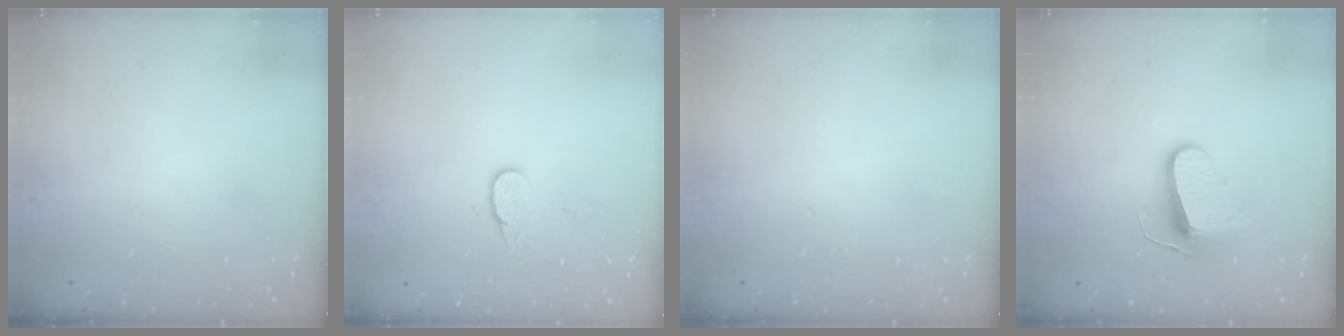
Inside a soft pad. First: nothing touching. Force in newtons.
{"total": 7.3, "press": 7.3, "slide": 0.4}
{"total": 0.6, "press": 0.6, "slide": 0.2}
{"total": 8.7, "press": 8.7, "slide": 0.5}